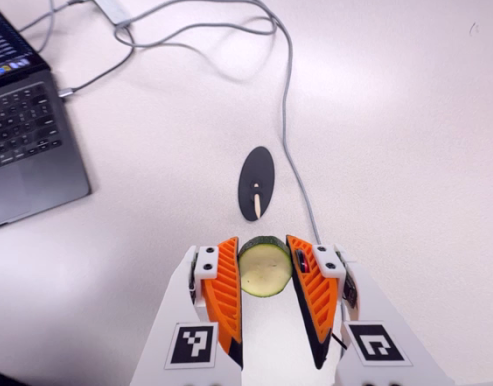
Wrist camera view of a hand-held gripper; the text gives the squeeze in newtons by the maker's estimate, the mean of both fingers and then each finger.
{"total": 12.9, "left": 14.0, "right": 11.9}